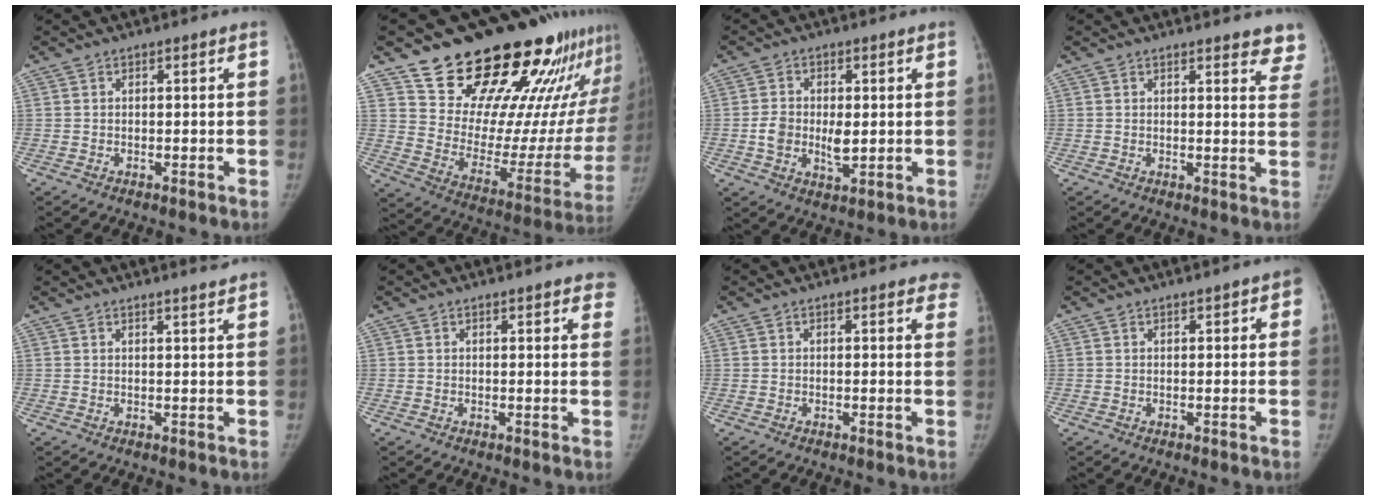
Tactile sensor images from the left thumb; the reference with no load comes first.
{"total": 30.3, "force": [24.0, 11.5, 14.5], "torque": [-0.166, -0.142, 0.337]}
{"total": 7.2, "force": [-0.6, 4.5, 5.6], "torque": [-0.086, -0.006, -0.006]}
{"total": 7.0, "force": [6.3, 2.2, 2.2], "torque": [0.018, -0.030, 0.046]}
{"total": 2.3, "force": [2.1, -0.3, 0.8], "torque": [-0.001, -0.011, 0.028]}
{"total": 4.2, "force": [3.2, 1.6, 2.3], "torque": [0.009, -0.005, 0.031]}
{"total": 3.1, "force": [2.6, 1.4, 1.0], "torque": [0.019, -0.009, 0.009]}
{"total": 2.3, "force": [0.9, 1.2, 1.8], "torque": [-0.004, 0.001, 0.008]}